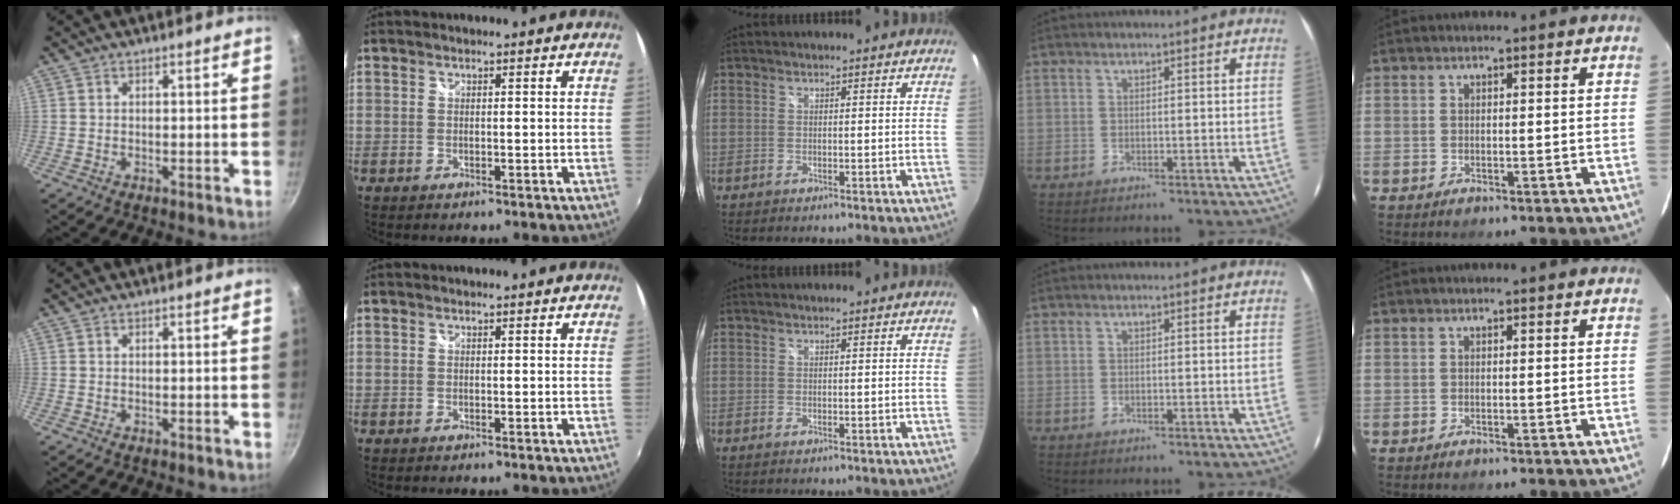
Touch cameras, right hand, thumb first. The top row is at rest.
{}